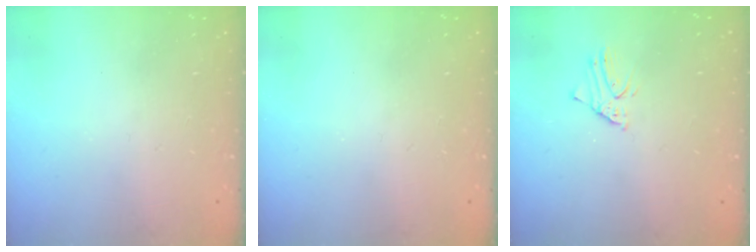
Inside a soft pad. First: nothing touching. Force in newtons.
{"total": 0.0}
{"total": 1.5, "press": 1.5, "slide": 0.1}